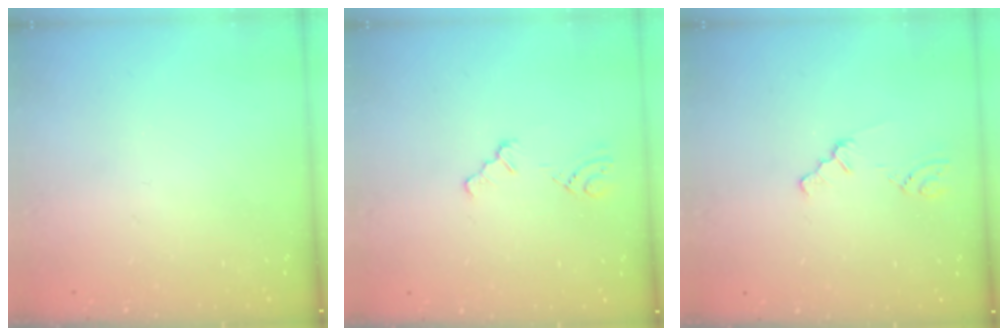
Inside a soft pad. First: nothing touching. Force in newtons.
{"total": 1.8, "press": 1.8, "slide": 0.3}
{"total": 0.9, "press": 0.8, "slide": 0.2}